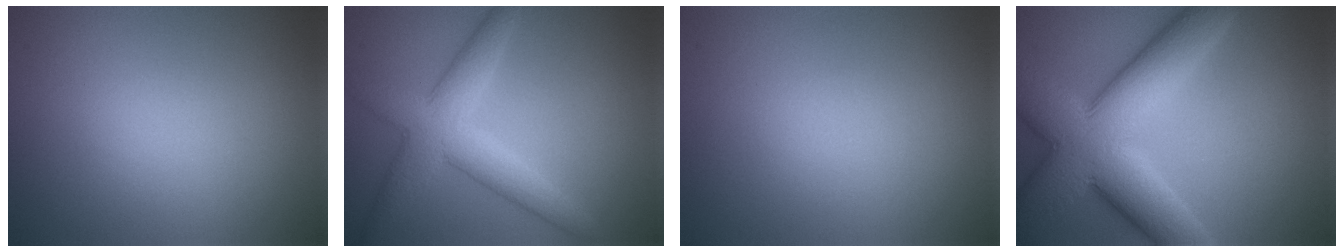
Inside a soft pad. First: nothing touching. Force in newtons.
{"total": 5.1, "press": 5.1, "slide": 0.2}
{"total": 0.0}
{"total": 11.9, "press": 11.8, "slide": 0.5}